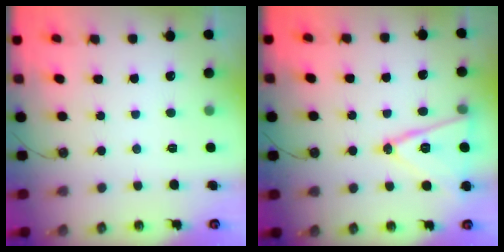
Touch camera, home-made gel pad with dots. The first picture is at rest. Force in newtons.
{"total": 14.5, "press": 14.1, "slide": 3.2}